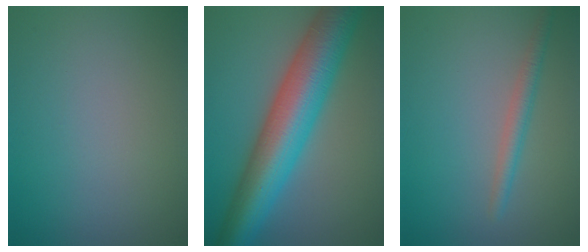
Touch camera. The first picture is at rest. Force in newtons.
{"total": 11.7, "press": 11.7, "slide": 0.0}
{"total": 2.1, "press": 2.1, "slide": 0.1}